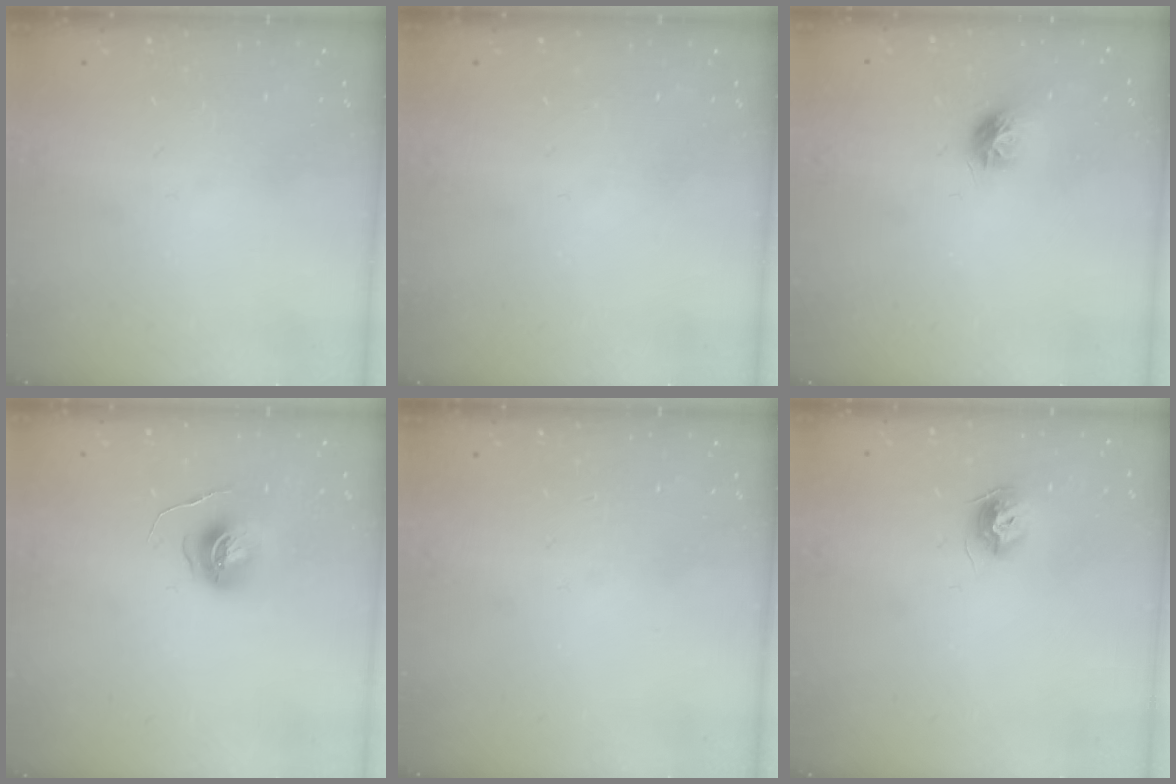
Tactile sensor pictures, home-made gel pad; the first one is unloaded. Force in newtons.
{"total": 0.0}
{"total": 8.1, "press": 8.1, "slide": 0.2}
{"total": 6.7, "press": 6.7, "slide": 0.4}
{"total": 0.0}
{"total": 8.1, "press": 8.1, "slide": 0.1}